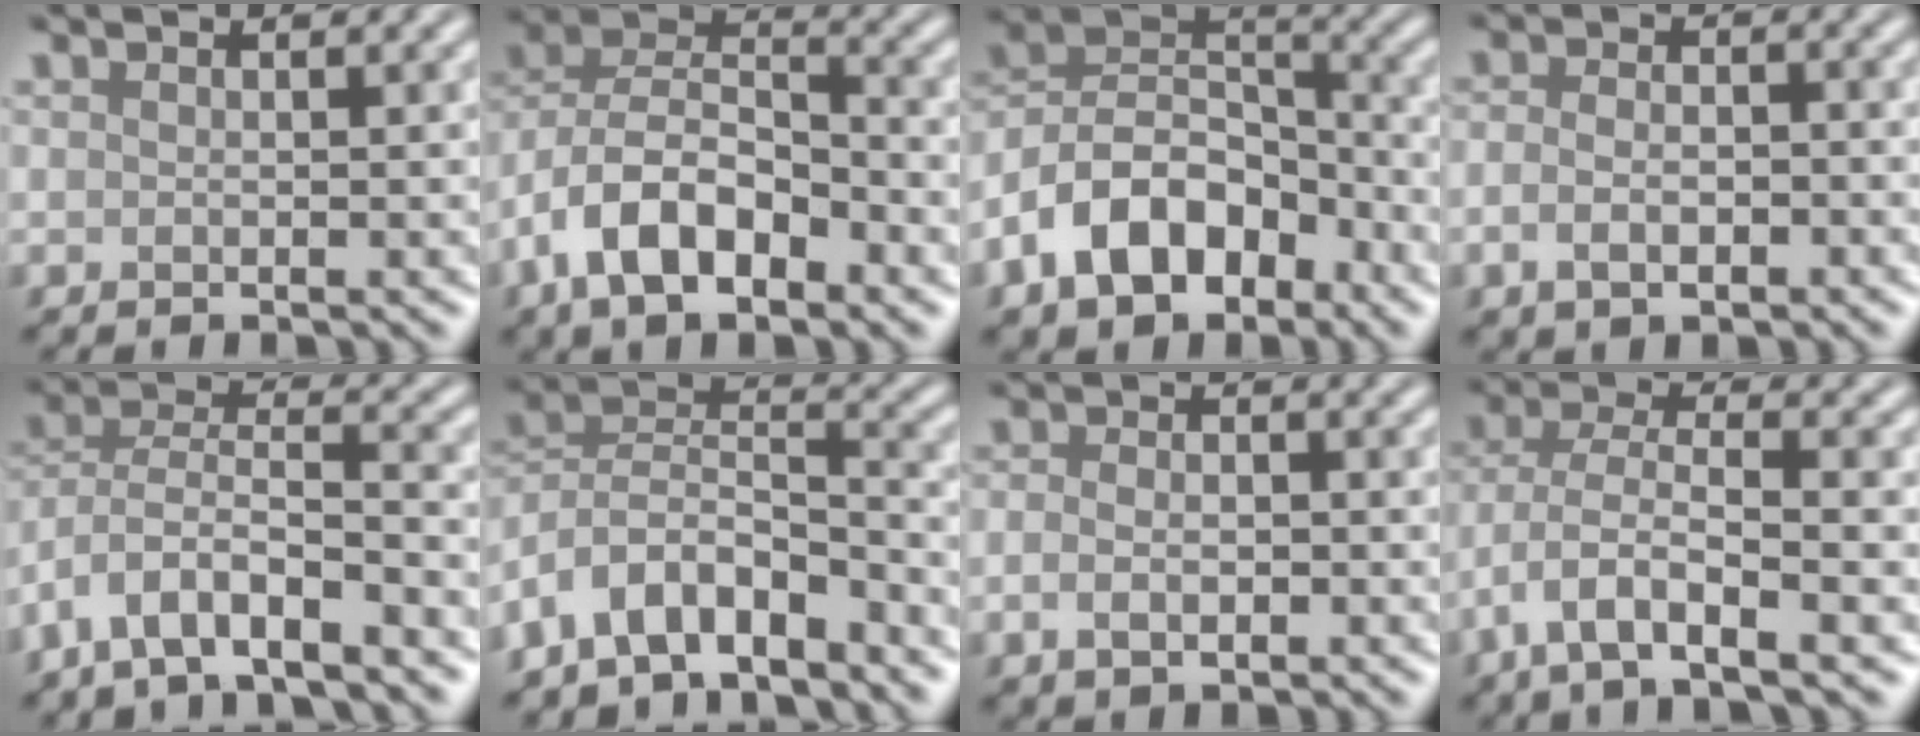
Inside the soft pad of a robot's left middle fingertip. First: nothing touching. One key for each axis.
{"total": 9.5, "fx": -4.3, "fy": 5.0, "fz": 6.9, "tx": -0.123, "ty": 0.011, "tz": -0.086}
{"total": 9.2, "fx": -4.7, "fy": 5.8, "fz": 5.4, "tx": -0.098, "ty": 0.009, "tz": -0.104}
{"total": 3.1, "fx": -1.2, "fy": 1.8, "fz": 2.3, "tx": -0.041, "ty": -0.002, "tz": -0.025}
{"total": 7.6, "fx": -5.2, "fy": 2.8, "fz": 4.8, "tx": -0.083, "ty": 0.006, "tz": -0.101}
{"total": 8.8, "fx": -6.0, "fy": 4.2, "fz": 4.7, "tx": -0.081, "ty": 0.005, "tz": -0.122}
{"total": 3.0, "fx": -0.9, "fy": 1.9, "fz": 2.2, "tx": -0.030, "ty": -0.004, "tz": -0.019}
{"total": 7.2, "fx": -3.4, "fy": 2.8, "fz": 5.7, "tx": -0.115, "ty": 0.002, "tz": -0.071}